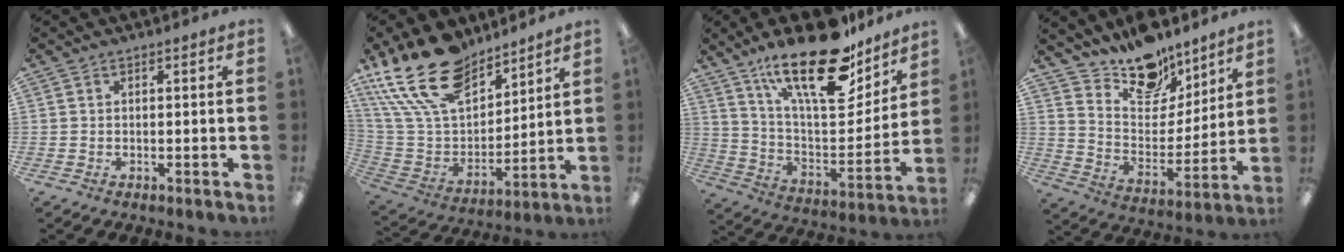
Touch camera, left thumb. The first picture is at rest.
{"total": 22.5, "force": [15.4, 11.6, 11.7], "torque": [-0.260, -0.085, 0.282]}
{"total": 26.2, "force": [17.6, 9.9, 16.7], "torque": [-0.256, -0.107, 0.299]}
{"total": 14.0, "force": [11.8, 6.5, 3.6], "torque": [-0.060, -0.101, 0.217]}